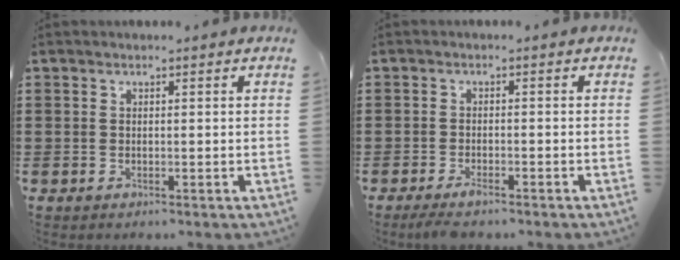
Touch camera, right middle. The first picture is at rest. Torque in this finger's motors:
{"motor_torque": [1.94, 0.19, 0.28, 0.07]}